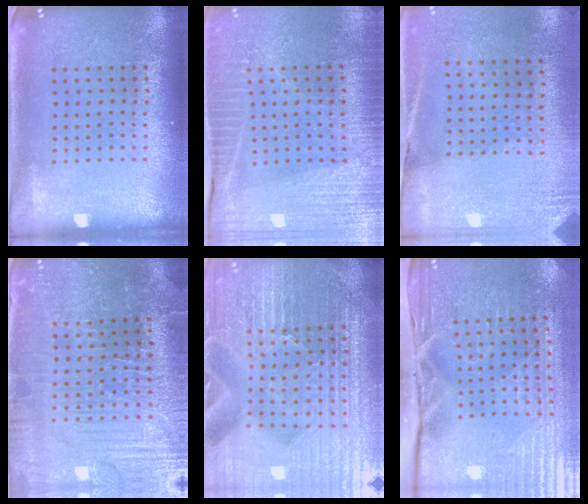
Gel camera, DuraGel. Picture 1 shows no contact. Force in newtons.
{"total": 3.5, "press": 3.4, "slide": 0.8}
{"total": 2.7, "press": 2.4, "slide": 1.3}
{"total": 3.6, "press": 3.6, "slide": 0.4}
{"total": 6.6, "press": 5.9, "slide": 3.1}
{"total": 4.3, "press": 4.0, "slide": 1.5}